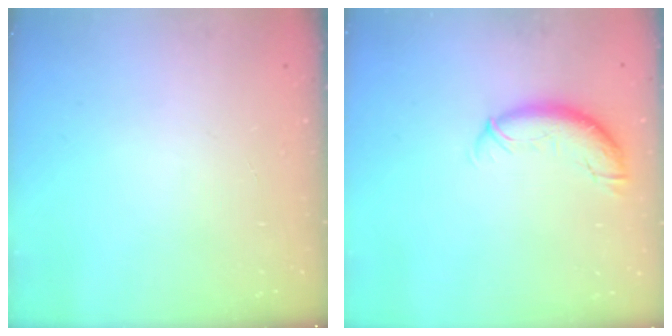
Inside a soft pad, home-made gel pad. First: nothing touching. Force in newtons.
{"total": 9.8, "press": 9.6, "slide": 1.9}